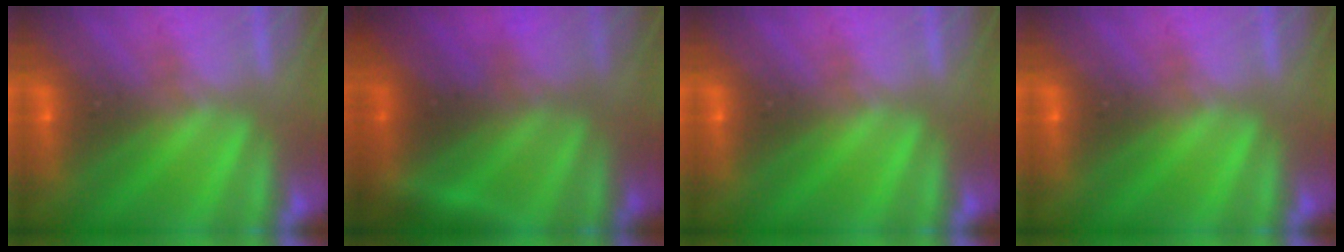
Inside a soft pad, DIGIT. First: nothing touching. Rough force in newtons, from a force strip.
{"total": 6.9}
{"total": 0.0}
{"total": 0.0}